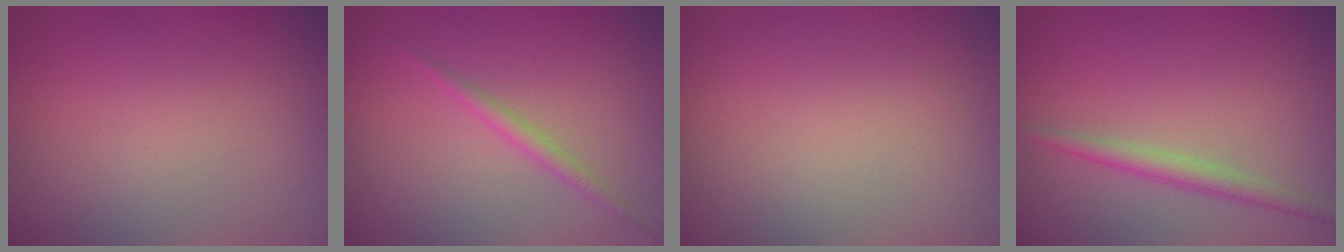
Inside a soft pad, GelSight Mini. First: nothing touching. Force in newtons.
{"total": 1.4, "press": 1.4, "slide": 0.1}
{"total": 0.0}
{"total": 2.2, "press": 2.1, "slide": 0.0}